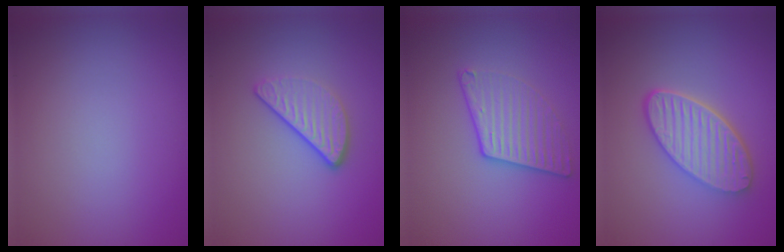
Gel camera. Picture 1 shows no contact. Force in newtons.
{"total": 3.2, "press": 2.5, "slide": 2.1}
{"total": 3.1, "press": 2.7, "slide": 1.4}
{"total": 5.7, "press": 4.4, "slide": 3.6}